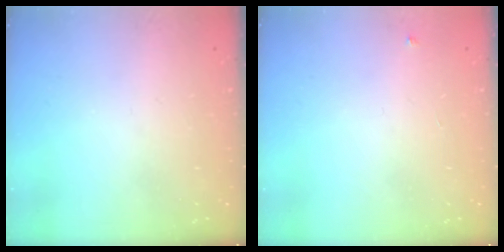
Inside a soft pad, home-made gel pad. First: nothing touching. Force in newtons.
{"total": 2.7, "press": 2.7, "slide": 0.4}